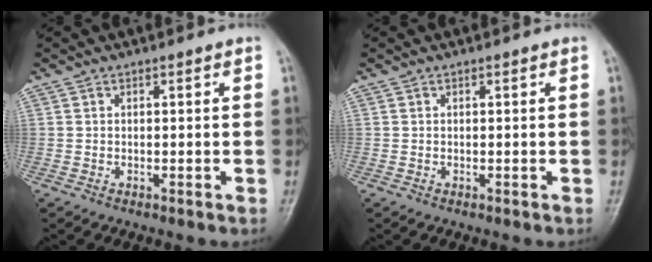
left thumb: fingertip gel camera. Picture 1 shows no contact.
{"total": 0.0}